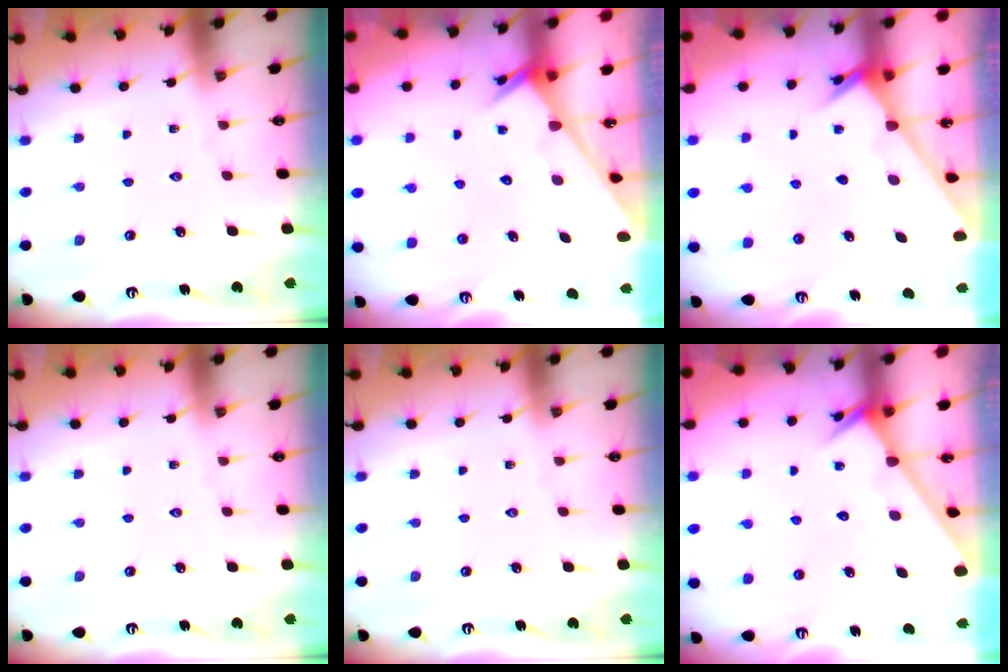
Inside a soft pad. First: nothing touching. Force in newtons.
{"total": 2.0, "press": 2.0, "slide": 0.1}
{"total": 2.4, "press": 2.3, "slide": 0.2}
{"total": 0.0}
{"total": 0.0}
{"total": 2.6, "press": 2.6, "slide": 0.0}